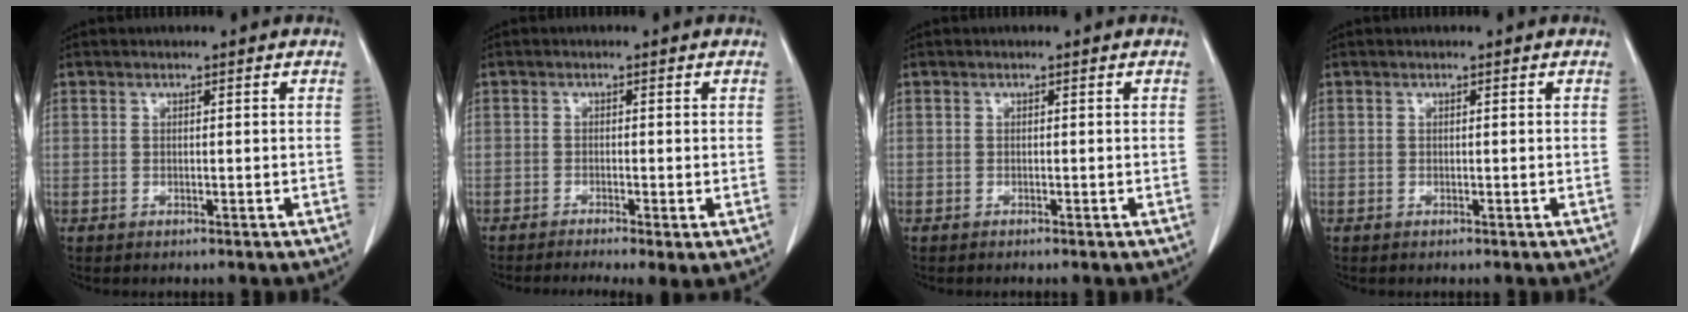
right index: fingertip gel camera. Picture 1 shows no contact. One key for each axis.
{"total": 5.1, "fx": -3.3, "fy": 0.9, "fz": 3.8, "tx": -0.059, "ty": -0.014, "tz": -0.055}
{"total": 0.0}
{"total": 0.0}